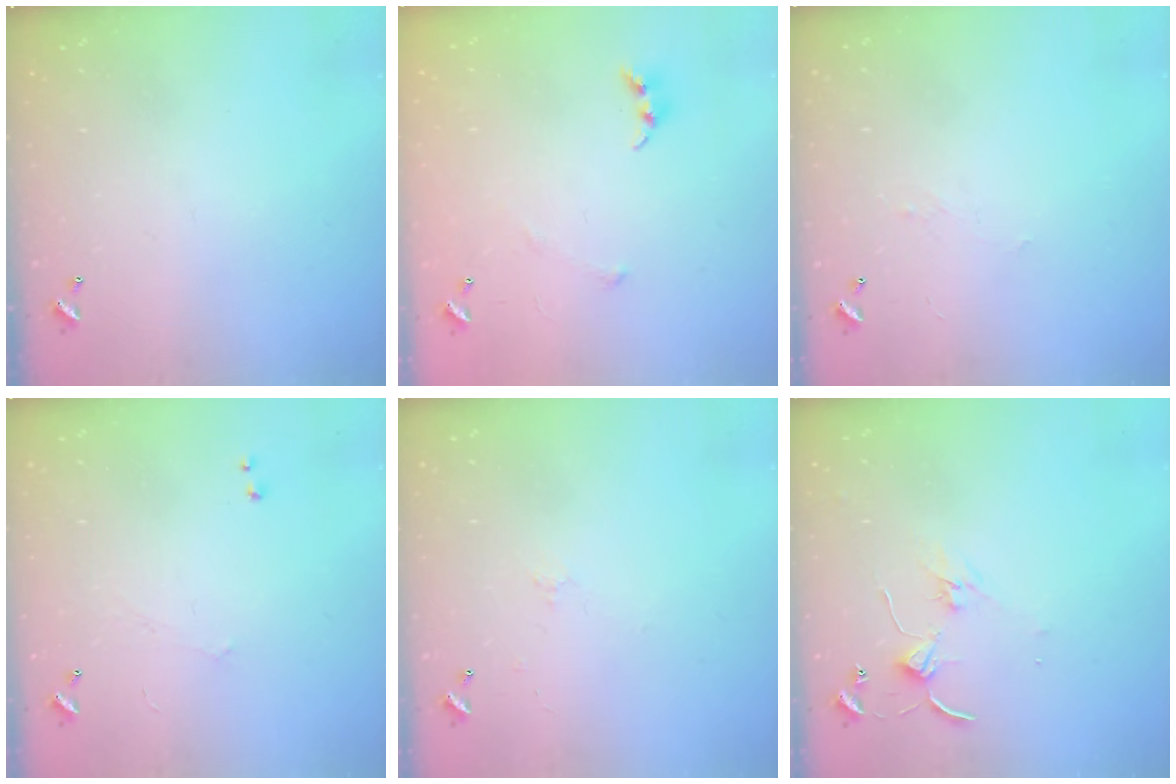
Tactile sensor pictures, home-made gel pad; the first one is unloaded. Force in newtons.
{"total": 4.7, "press": 4.7, "slide": 0.6}
{"total": 2.2, "press": 2.0, "slide": 0.8}
{"total": 1.0, "press": 0.9, "slide": 0.5}
{"total": 0.7, "press": 0.2, "slide": 0.6}
{"total": 1.4, "press": 1.3, "slide": 0.2}